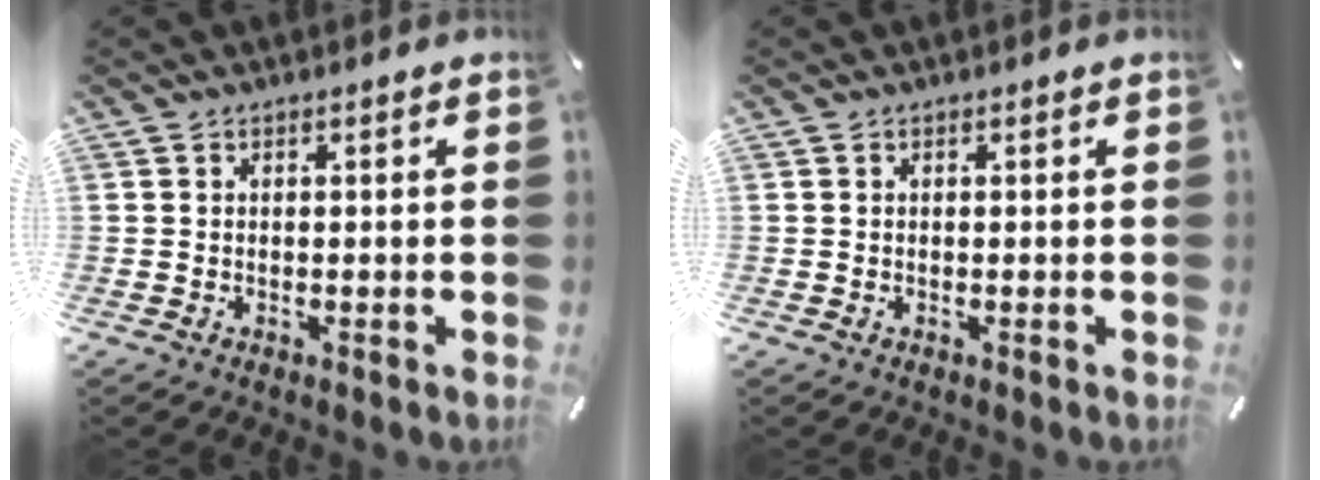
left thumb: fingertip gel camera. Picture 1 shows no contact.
{"total": 0.0}